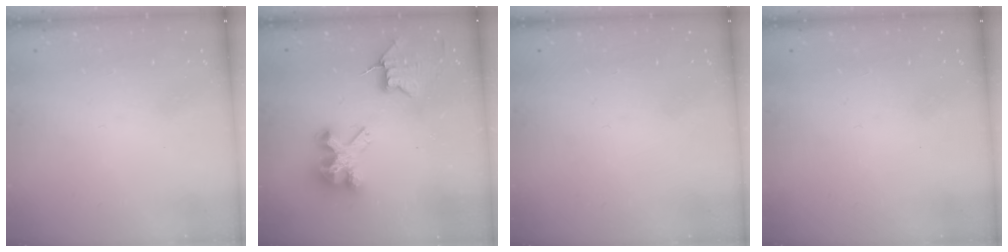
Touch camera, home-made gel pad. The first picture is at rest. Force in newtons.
{"total": 8.0, "press": 8.0, "slide": 0.5}
{"total": 0.0}
{"total": 0.0}